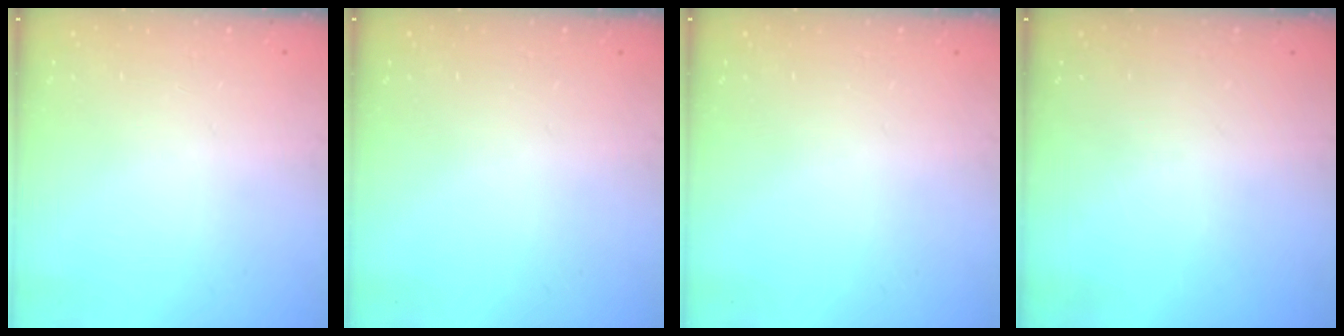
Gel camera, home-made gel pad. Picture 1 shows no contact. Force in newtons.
{"total": 0.0}
{"total": 0.0}
{"total": 0.0}